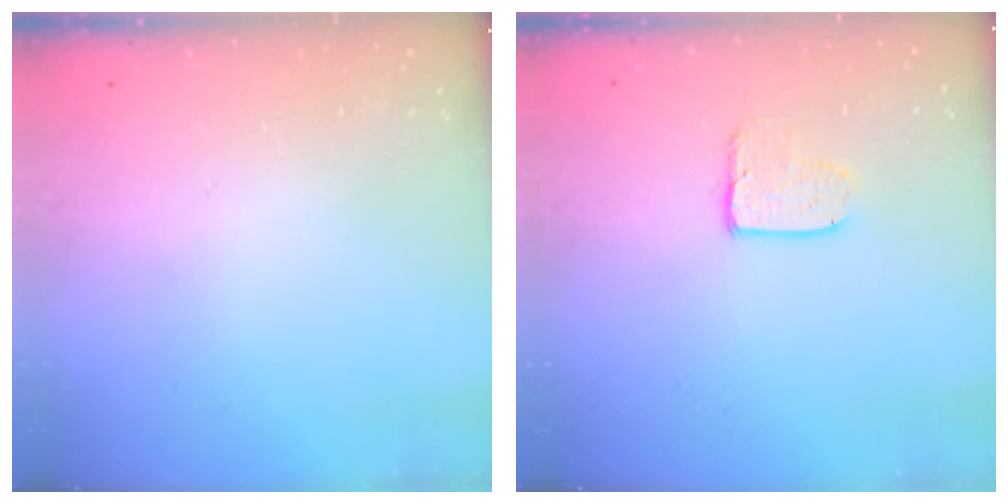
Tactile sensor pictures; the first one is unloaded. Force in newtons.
{"total": 4.1, "press": 4.1, "slide": 0.3}